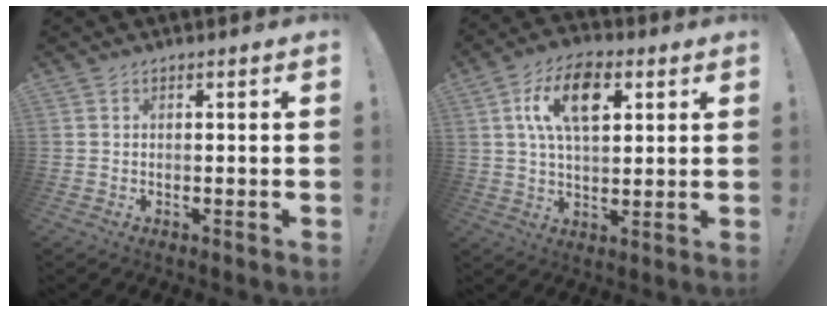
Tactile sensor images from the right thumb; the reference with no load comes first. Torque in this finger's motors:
{"motor_torque": [1.69, 1.62, 0.32, 0.18, 0.25]}